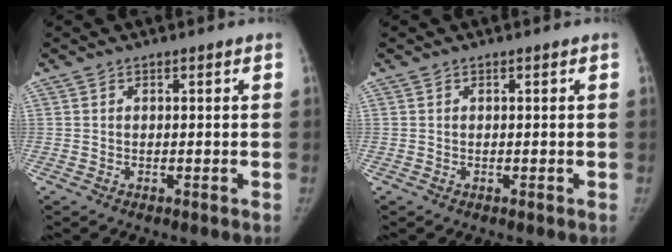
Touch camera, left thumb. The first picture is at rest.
{"total": 0.0}